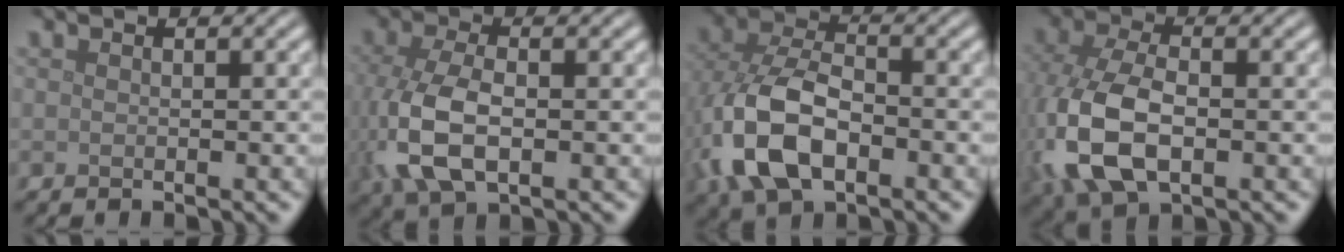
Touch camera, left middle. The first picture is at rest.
{"total": 6.9, "force": [-0.9, 3.6, 5.8], "torque": [-0.147, -0.009, -0.015]}
{"total": 8.7, "force": [-2.7, 5.1, 6.4], "torque": [-0.153, -0.004, -0.060]}
{"total": 9.4, "force": [-1.8, 5.5, 7.4], "torque": [-0.189, -0.014, -0.038]}